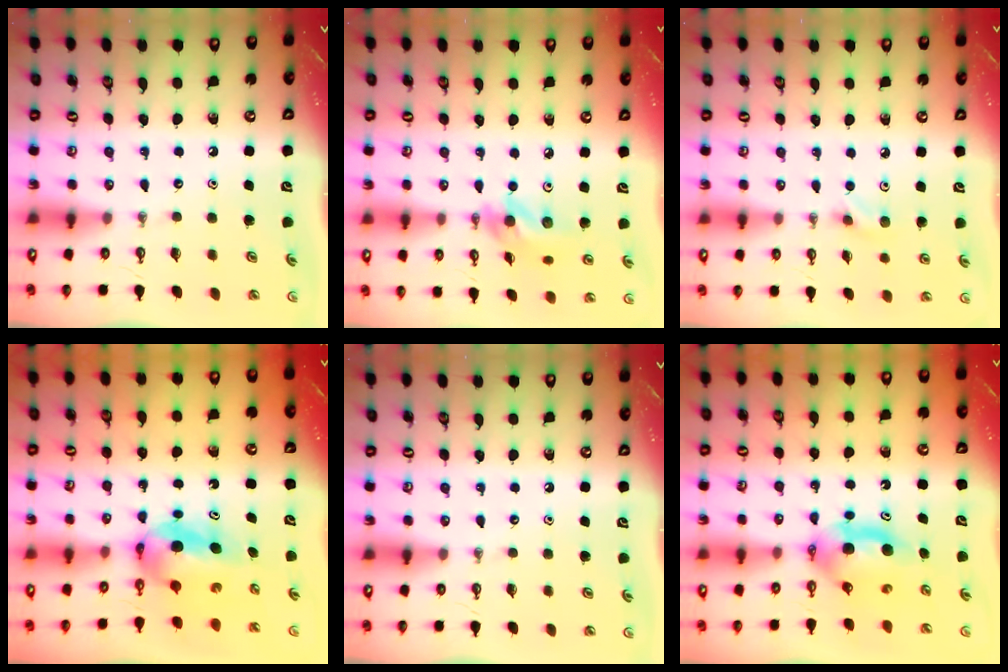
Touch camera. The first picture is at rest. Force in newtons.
{"total": 12.1, "press": 10.9, "slide": 5.3}
{"total": 4.2, "press": 4.1, "slide": 0.9}
{"total": 5.7, "press": 5.4, "slide": 1.9}
{"total": 0.0}
{"total": 8.4, "press": 5.1, "slide": 6.6}